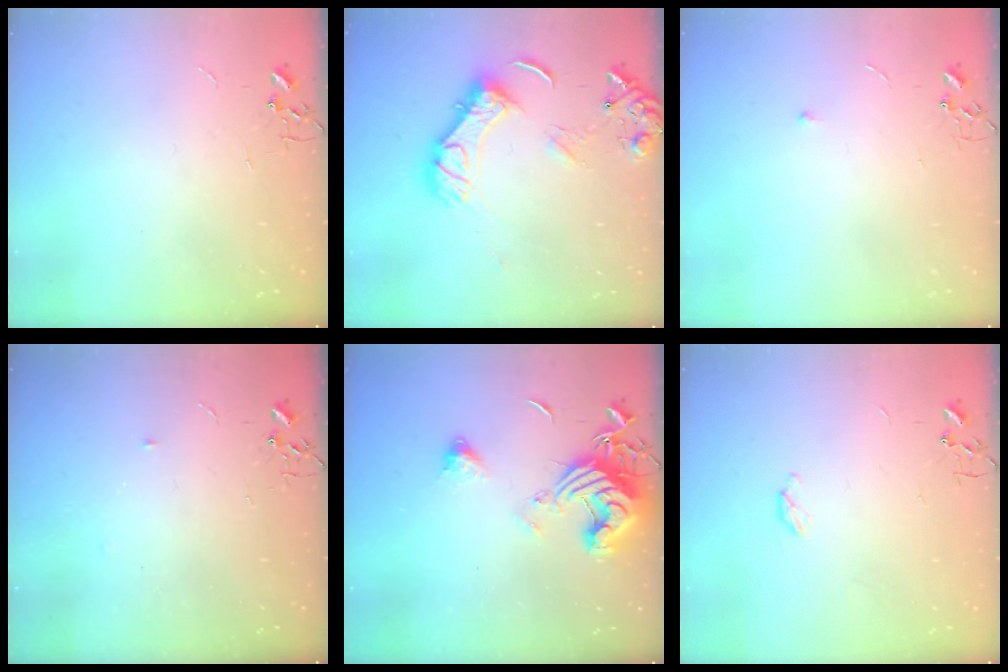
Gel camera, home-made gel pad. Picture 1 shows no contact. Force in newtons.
{"total": 14.8, "press": 14.8, "slide": 1.5}
{"total": 4.7, "press": 4.7, "slide": 0.6}
{"total": 2.8, "press": 2.8, "slide": 0.4}
{"total": 15.2, "press": 15.1, "slide": 1.8}
{"total": 2.8, "press": 2.8, "slide": 0.5}